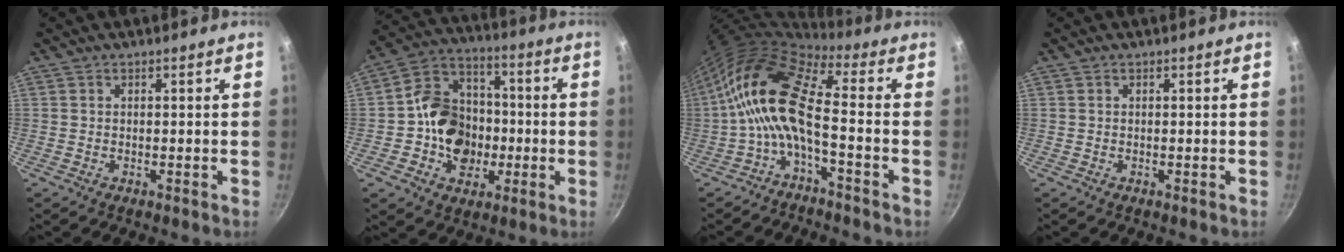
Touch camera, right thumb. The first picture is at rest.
{"total": 15.3, "force": [-2.0, 12.8, 8.1], "torque": [-0.104, 0.033, -0.045]}
{"total": 13.6, "force": [-1.9, 5.1, 12.5], "torque": [-0.248, 0.037, -0.051]}
{"total": 0.0}